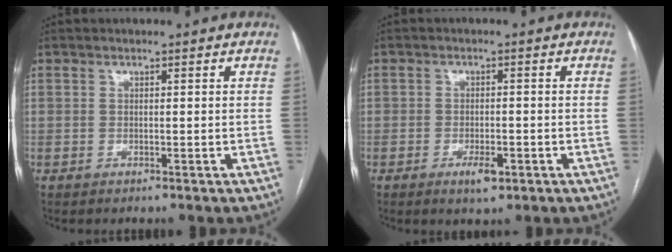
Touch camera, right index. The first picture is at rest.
{"total": 3.1, "force": [-1.6, 1.2, 2.4], "torque": [-0.037, 0.001, -0.021]}